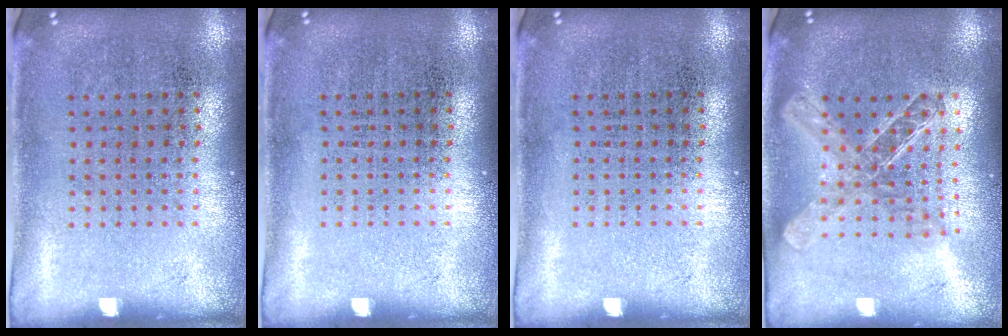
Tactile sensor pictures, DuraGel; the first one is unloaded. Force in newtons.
{"total": 0.0}
{"total": 0.0}
{"total": 1.9, "press": 1.7, "slide": 1.0}